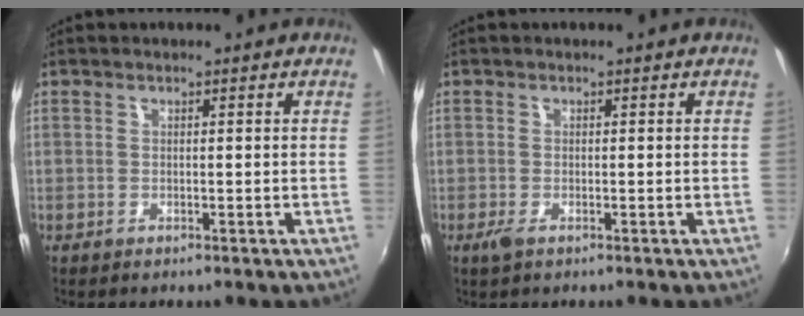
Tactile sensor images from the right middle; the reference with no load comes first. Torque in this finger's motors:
{"motor_torque": [0.24, -0.40, 0.06, 0.05]}